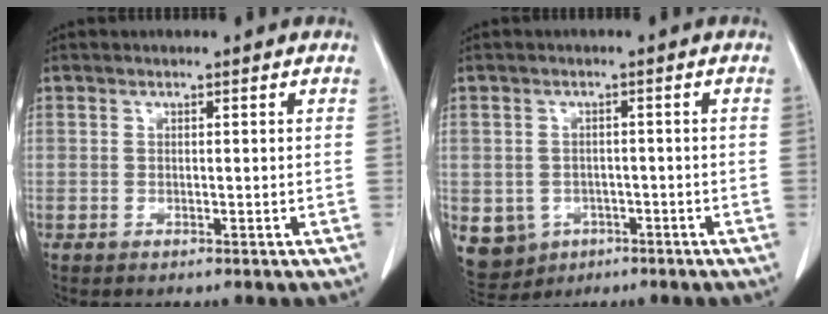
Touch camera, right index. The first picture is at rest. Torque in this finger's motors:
{"motor_torque": [-0.02, -0.02, -0.15, -0.12]}